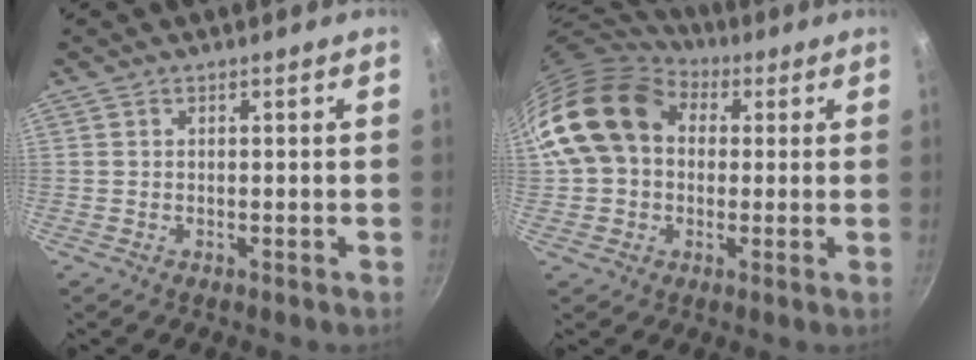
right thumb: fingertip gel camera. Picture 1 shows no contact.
{"total": 16.5, "force": [3.8, 12.7, 9.7], "torque": [-0.161, 0.027, 0.057]}